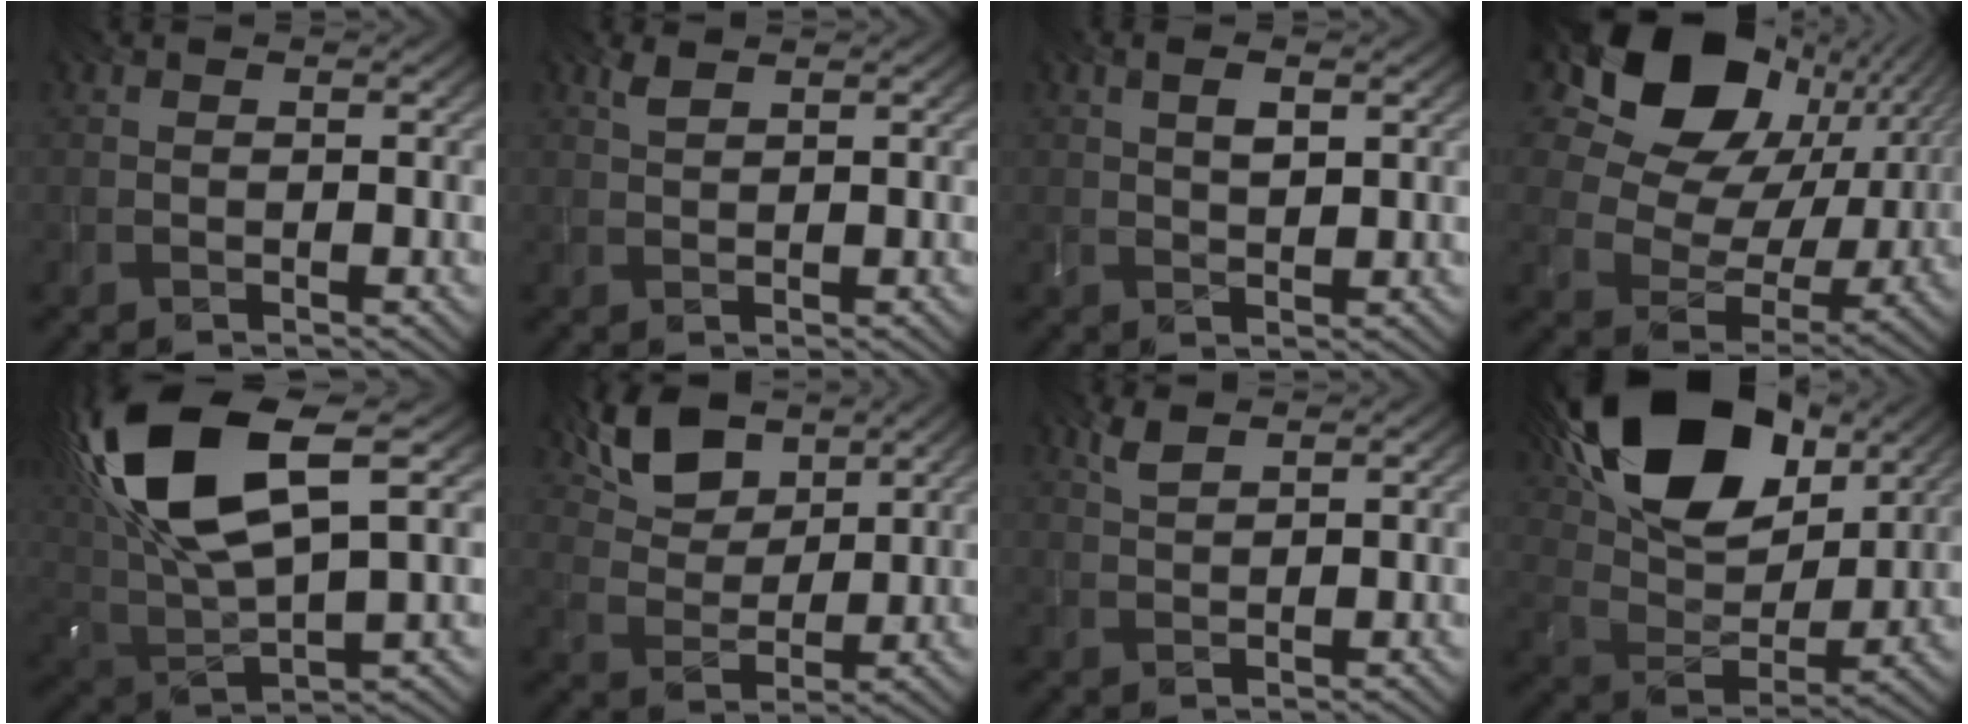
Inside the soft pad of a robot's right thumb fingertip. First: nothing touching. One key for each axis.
{"total": 1.4, "fx": 1.0, "fy": 0.3, "fz": 0.9, "tx": -0.026, "ty": 0.003, "tz": 0.021}
{"total": 2.8, "fx": 1.2, "fy": 1.1, "fz": 2.3, "tx": -0.048, "ty": 0.001, "tz": 0.024}
{"total": 19.9, "fx": 9.1, "fy": 13.2, "fz": 11.7, "tx": -0.230, "ty": 0.049, "tz": 0.147}
{"total": 18.0, "fx": 7.3, "fy": 7.4, "fz": 14.6, "tx": -0.343, "ty": 0.020, "tz": 0.138}
{"total": 8.7, "fx": 5.6, "fy": 4.7, "fz": 4.7, "tx": -0.110, "ty": 0.007, "tz": 0.105}
{"total": 2.0, "fx": 1.5, "fy": 0.5, "fz": 1.3, "tx": -0.035, "ty": 0.003, "tz": 0.033}
{"total": 19.1, "fx": 9.9, "fy": 10.8, "fz": 12.2, "tx": -0.241, "ty": 0.019, "tz": 0.161}